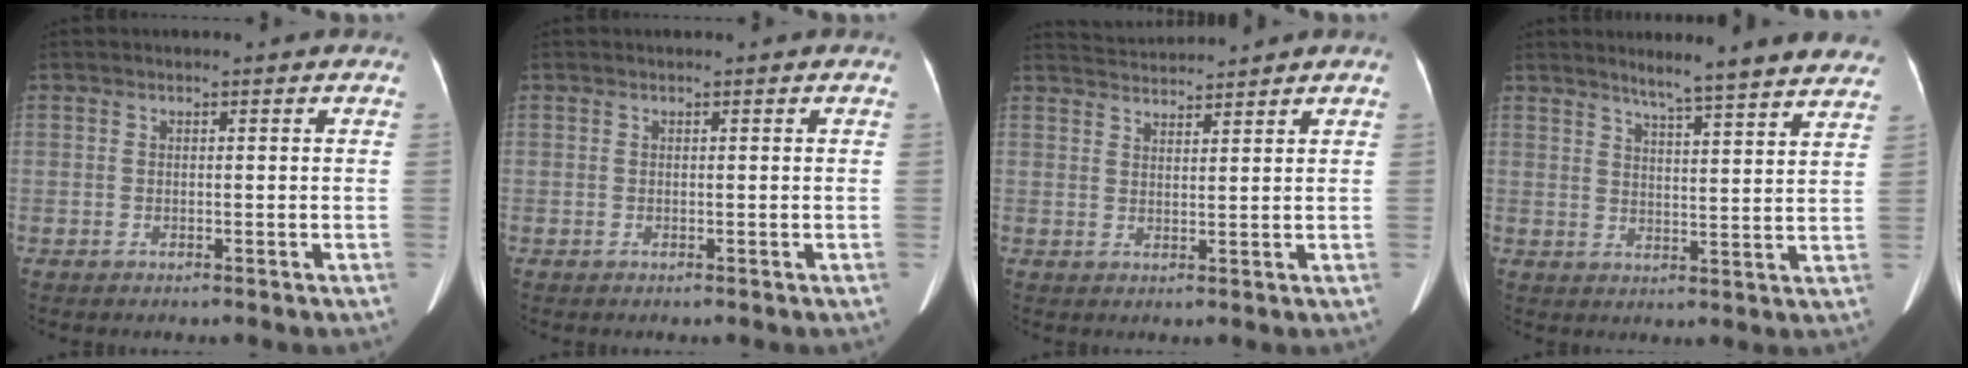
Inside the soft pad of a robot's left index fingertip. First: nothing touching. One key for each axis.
{"total": 0.0}
{"total": 4.4, "fx": 4.3, "fy": -0.8, "fz": 0.1, "tx": -0.007, "ty": 0.020, "tz": 0.079}
{"total": 14.3, "fx": 12.6, "fy": 0.4, "fz": 6.8, "tx": -0.087, "ty": -0.007, "tz": 0.150}